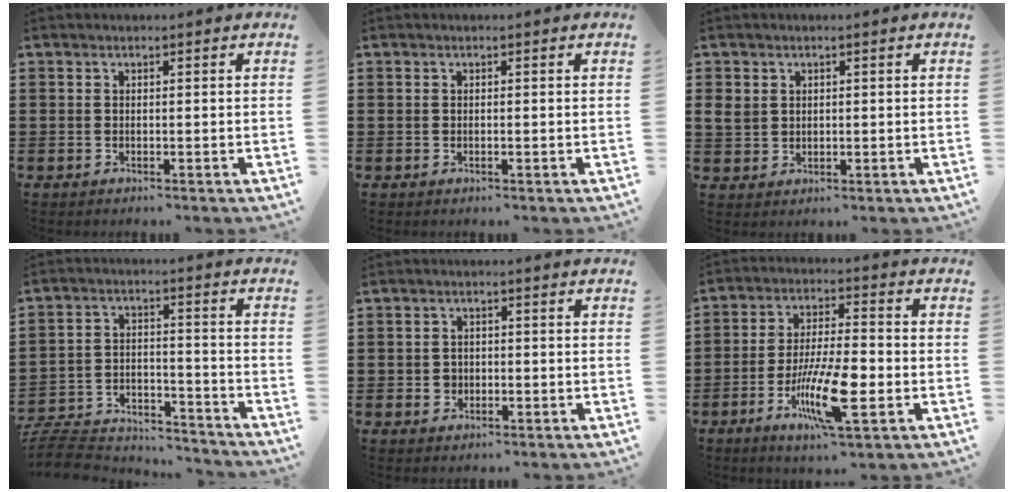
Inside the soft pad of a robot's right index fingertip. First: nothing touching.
{"total": 0.0}
{"total": 2.4, "force": [0.8, 2.1, 0.9], "torque": [-0.026, 0.010, 0.014]}
{"total": 8.0, "force": [-7.6, 1.5, 1.9], "torque": [-0.046, 0.010, -0.152]}
{"total": 1.8, "force": [-0.6, 1.5, 0.7], "torque": [-0.018, 0.004, -0.013]}
{"total": 11.7, "force": [-4.2, 3.0, 10.4], "torque": [-0.212, -0.007, -0.078]}